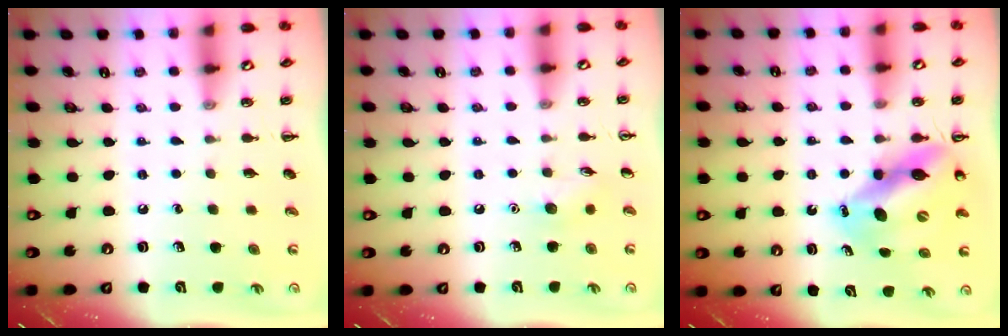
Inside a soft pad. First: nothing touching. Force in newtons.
{"total": 5.6, "press": 5.3, "slide": 1.8}
{"total": 12.7, "press": 12.2, "slide": 3.2}